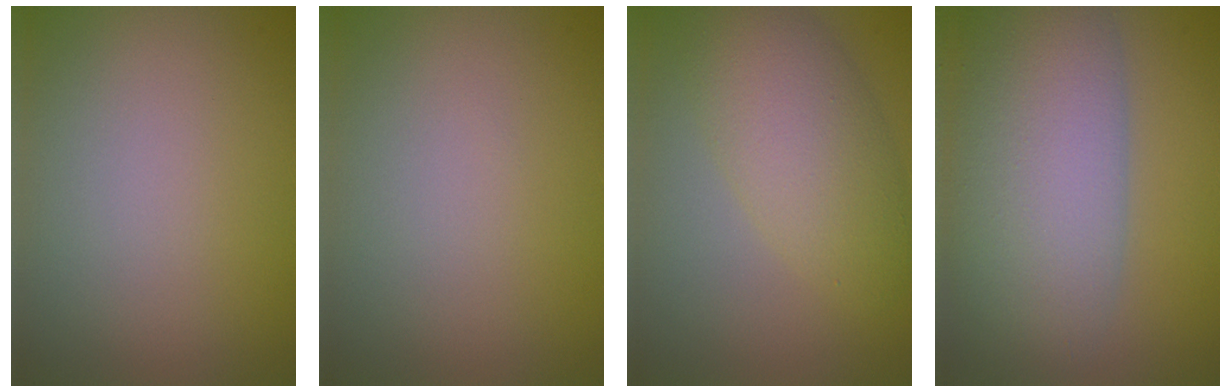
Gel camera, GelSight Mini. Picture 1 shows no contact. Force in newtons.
{"total": 0.0}
{"total": 6.0, "press": 6.0, "slide": 0.4}
{"total": 10.6, "press": 10.5, "slide": 0.9}